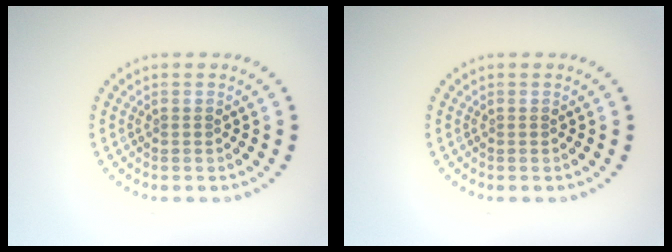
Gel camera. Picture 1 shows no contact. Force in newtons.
{"total": 0.0}